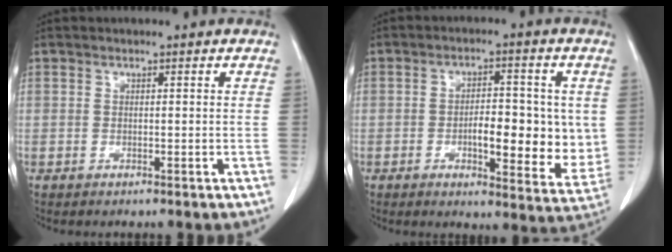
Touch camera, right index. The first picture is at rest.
{"total": 11.2, "force": [-0.5, 4.2, 10.4], "torque": [-0.139, -0.003, -0.002]}